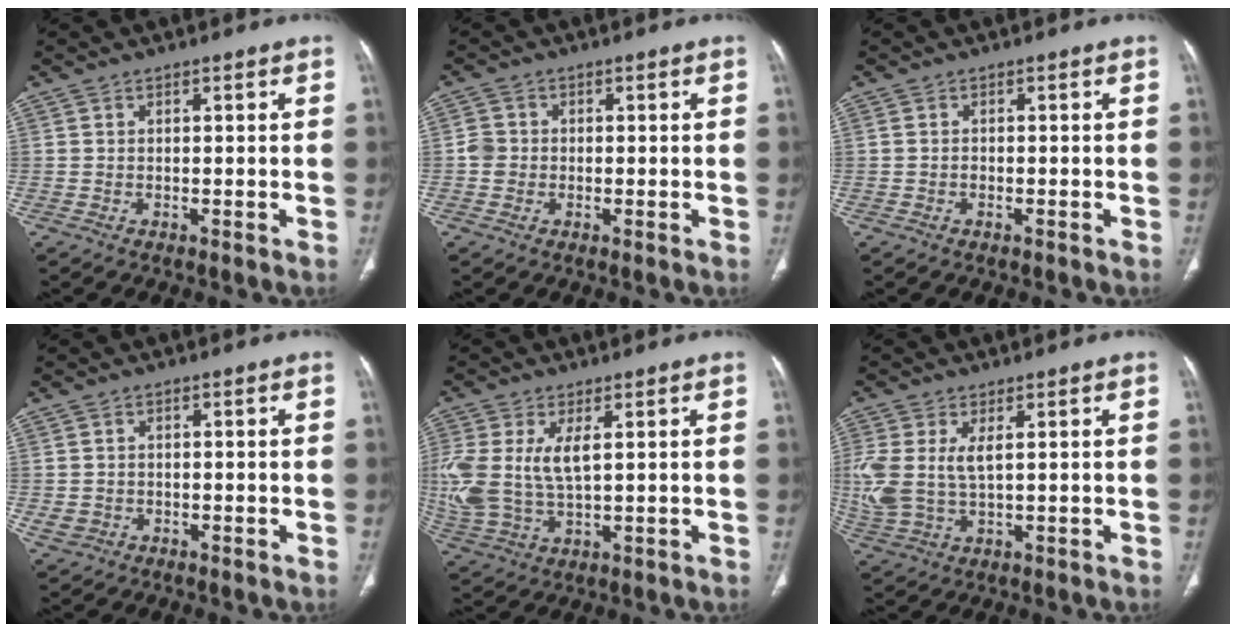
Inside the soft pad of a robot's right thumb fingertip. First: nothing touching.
{"total": 2.7, "force": [-0.3, 2.6, 0.9], "torque": [-0.006, 0.007, -0.008]}
{"total": 0.7, "force": [-0.3, 0.5, 0.3], "torque": [-0.006, 0.002, -0.006]}
{"total": 2.5, "force": [-0.6, 2.2, 0.9], "torque": [-0.014, 0.004, -0.005]}
{"total": 13.4, "force": [2.2, 7.0, 11.2], "torque": [-0.272, -0.005, 0.057]}
{"total": 9.5, "force": [1.6, 5.0, 7.9], "torque": [-0.200, 0.000, 0.044]}